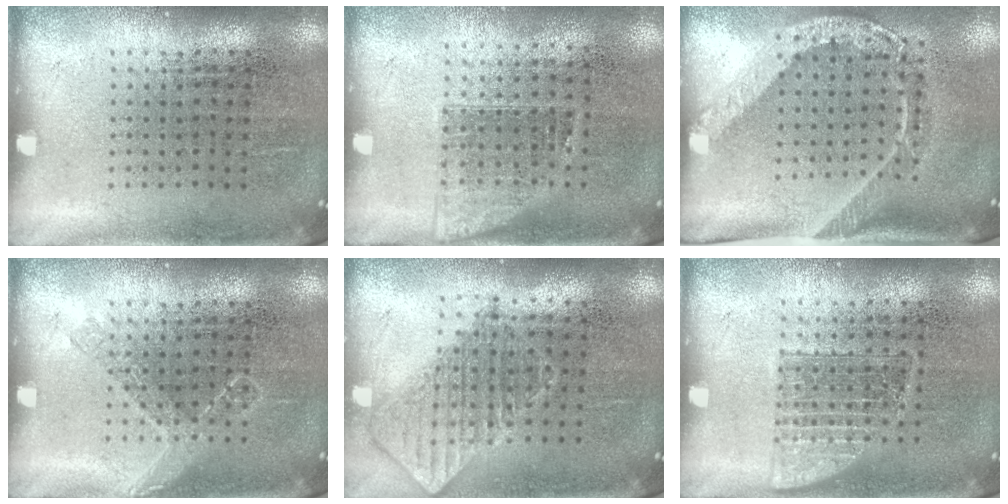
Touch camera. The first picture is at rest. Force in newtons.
{"total": 1.2, "press": 1.0, "slide": 0.7}
{"total": 2.0, "press": 1.4, "slide": 1.4}
{"total": 1.7, "press": 1.7, "slide": 0.3}
{"total": 0.9, "press": 0.9, "slide": 0.1}
{"total": 1.0, "press": 1.0, "slide": 0.3}